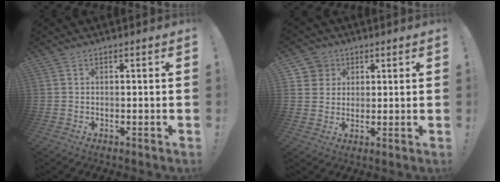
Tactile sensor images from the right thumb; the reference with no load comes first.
{"total": 6.0, "force": [2.6, 5.4, 0.7], "torque": [-0.018, -0.011, 0.052]}